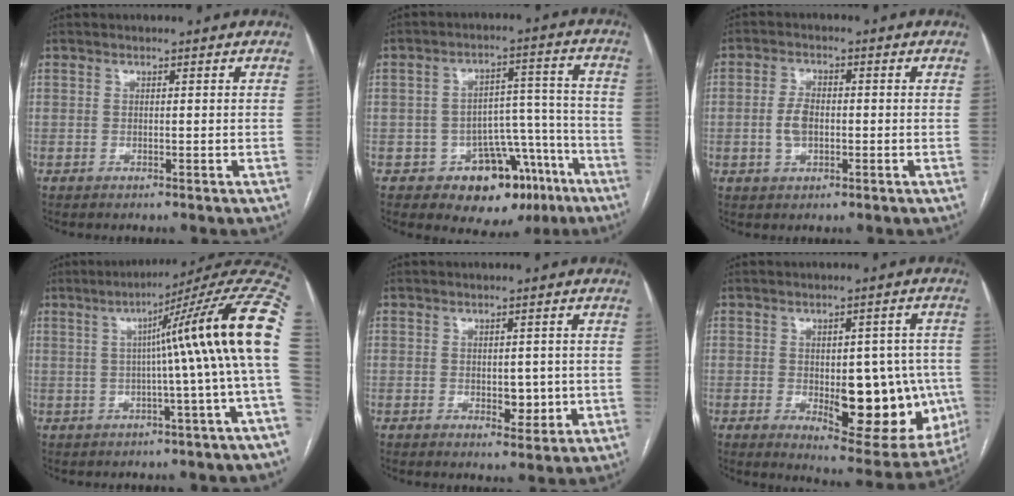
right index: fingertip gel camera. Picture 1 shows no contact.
{"total": 11.6, "force": [-6.7, 7.9, 5.2], "torque": [-0.030, 0.064, -0.080]}
{"total": 4.0, "force": [-0.7, 2.3, 3.2], "torque": [-0.068, 0.007, -0.012]}
{"total": 15.8, "force": [1.2, -1.9, 15.6], "torque": [-0.188, 0.033, 0.007]}
{"total": 3.7, "force": [-0.4, 2.3, 2.9], "torque": [-0.033, 0.000, 0.004]}
{"total": 16.7, "force": [-2.8, 7.0, 14.8], "torque": [-0.167, 0.003, -0.012]}